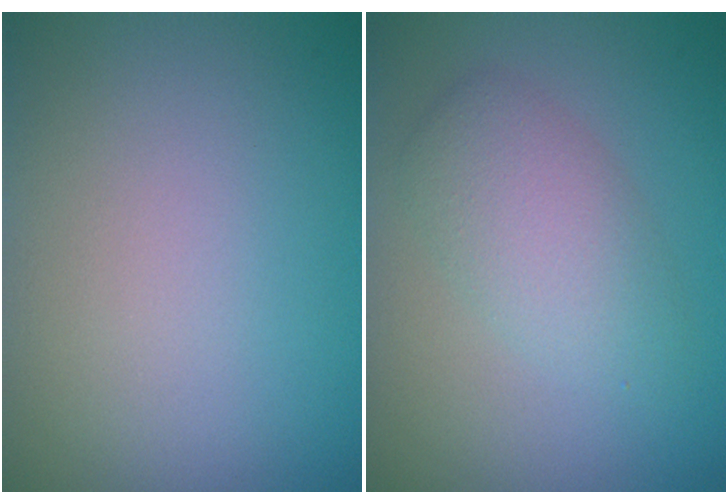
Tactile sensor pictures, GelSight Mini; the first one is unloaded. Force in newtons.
{"total": 3.6, "press": 3.6, "slide": 0.1}